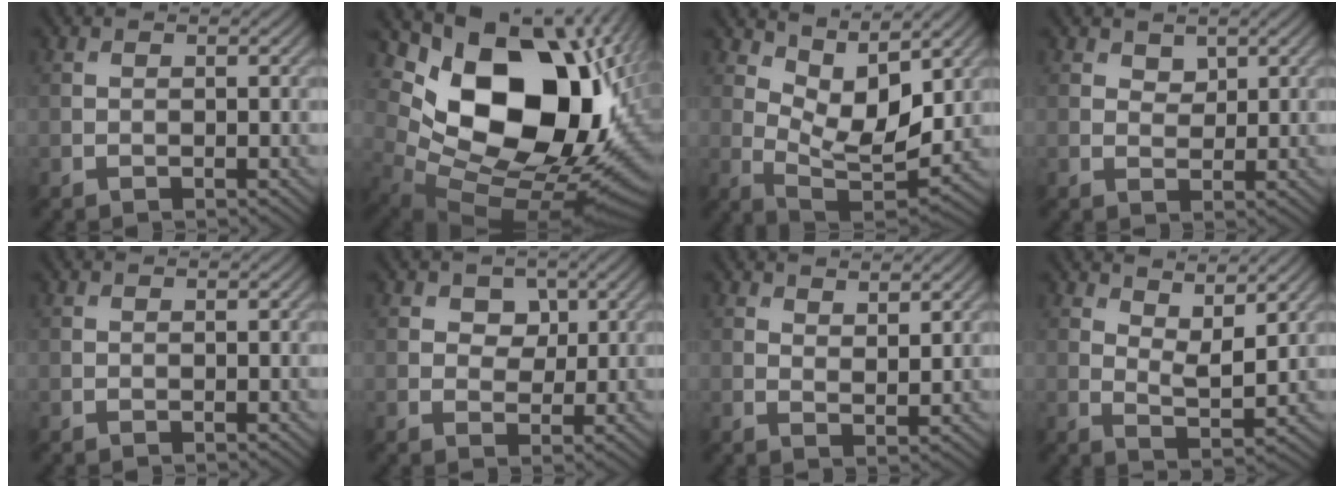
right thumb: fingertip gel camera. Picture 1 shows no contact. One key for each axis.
{"total": 19.4, "fx": 4.9, "fy": 12.4, "fz": 14.1, "tx": -0.240, "ty": -0.027, "tz": 0.113}
{"total": 9.0, "fx": 4.8, "fy": 3.9, "fz": 6.6, "tx": -0.132, "ty": -0.010, "tz": 0.091}
{"total": 1.9, "fx": 1.2, "fy": 1.2, "fz": 0.7, "tx": -0.014, "ty": -0.004, "tz": 0.021}
{"total": 0.0}
{"total": 3.4, "fx": 1.4, "fy": 2.5, "fz": 1.9, "tx": -0.029, "ty": -0.006, "tz": 0.015}
{"total": 2.4, "fx": 2.0, "fy": 0.6, "fz": 1.2, "tx": -0.021, "ty": -0.008, "tz": 0.040}
{"total": 4.9, "fx": 3.7, "fy": 1.4, "fz": 2.9, "tx": -0.059, "ty": -0.010, "tz": 0.067}